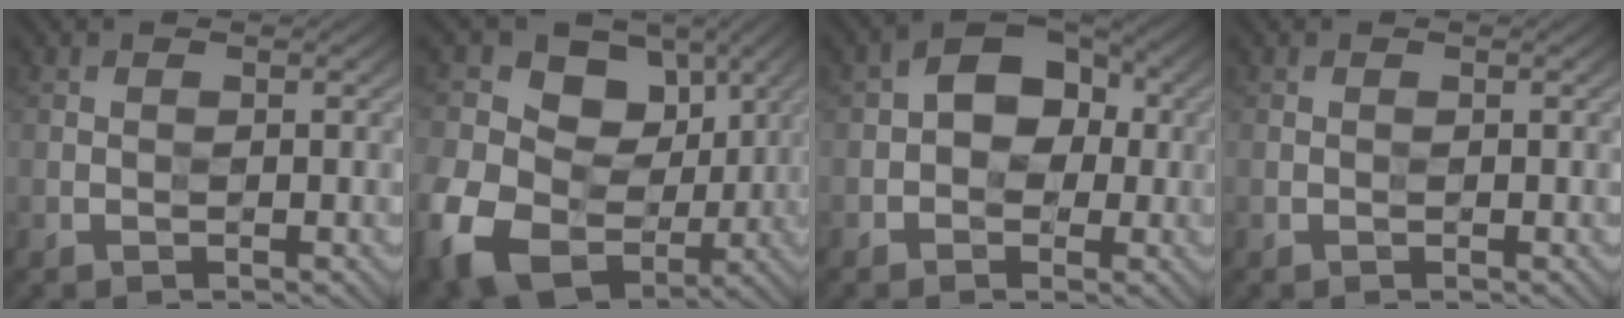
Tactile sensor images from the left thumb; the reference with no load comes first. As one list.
[{"total": 15.8, "force": [-0.2, 12.6, 9.4], "torque": [-0.218, -0.025, 0.013]}, {"total": 6.2, "force": [0.1, 4.5, 4.3], "torque": [-0.050, 0.014, -0.010]}, {"total": 0.0}]